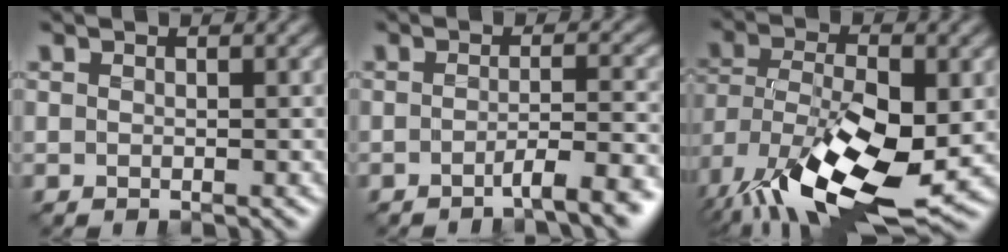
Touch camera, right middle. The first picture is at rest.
{"total": 3.7, "force": [-2.3, 0.6, 2.9], "torque": [-0.038, 0.005, -0.049]}
{"total": 15.0, "force": [-6.5, 6.6, 11.8], "torque": [-0.239, -0.036, -0.111]}